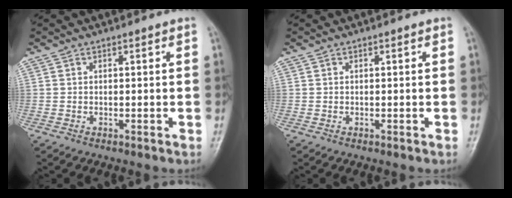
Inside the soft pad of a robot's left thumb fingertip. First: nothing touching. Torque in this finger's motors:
{"motor_torque": [-0.06, -0.01, -0.29, -0.23, 0.00]}